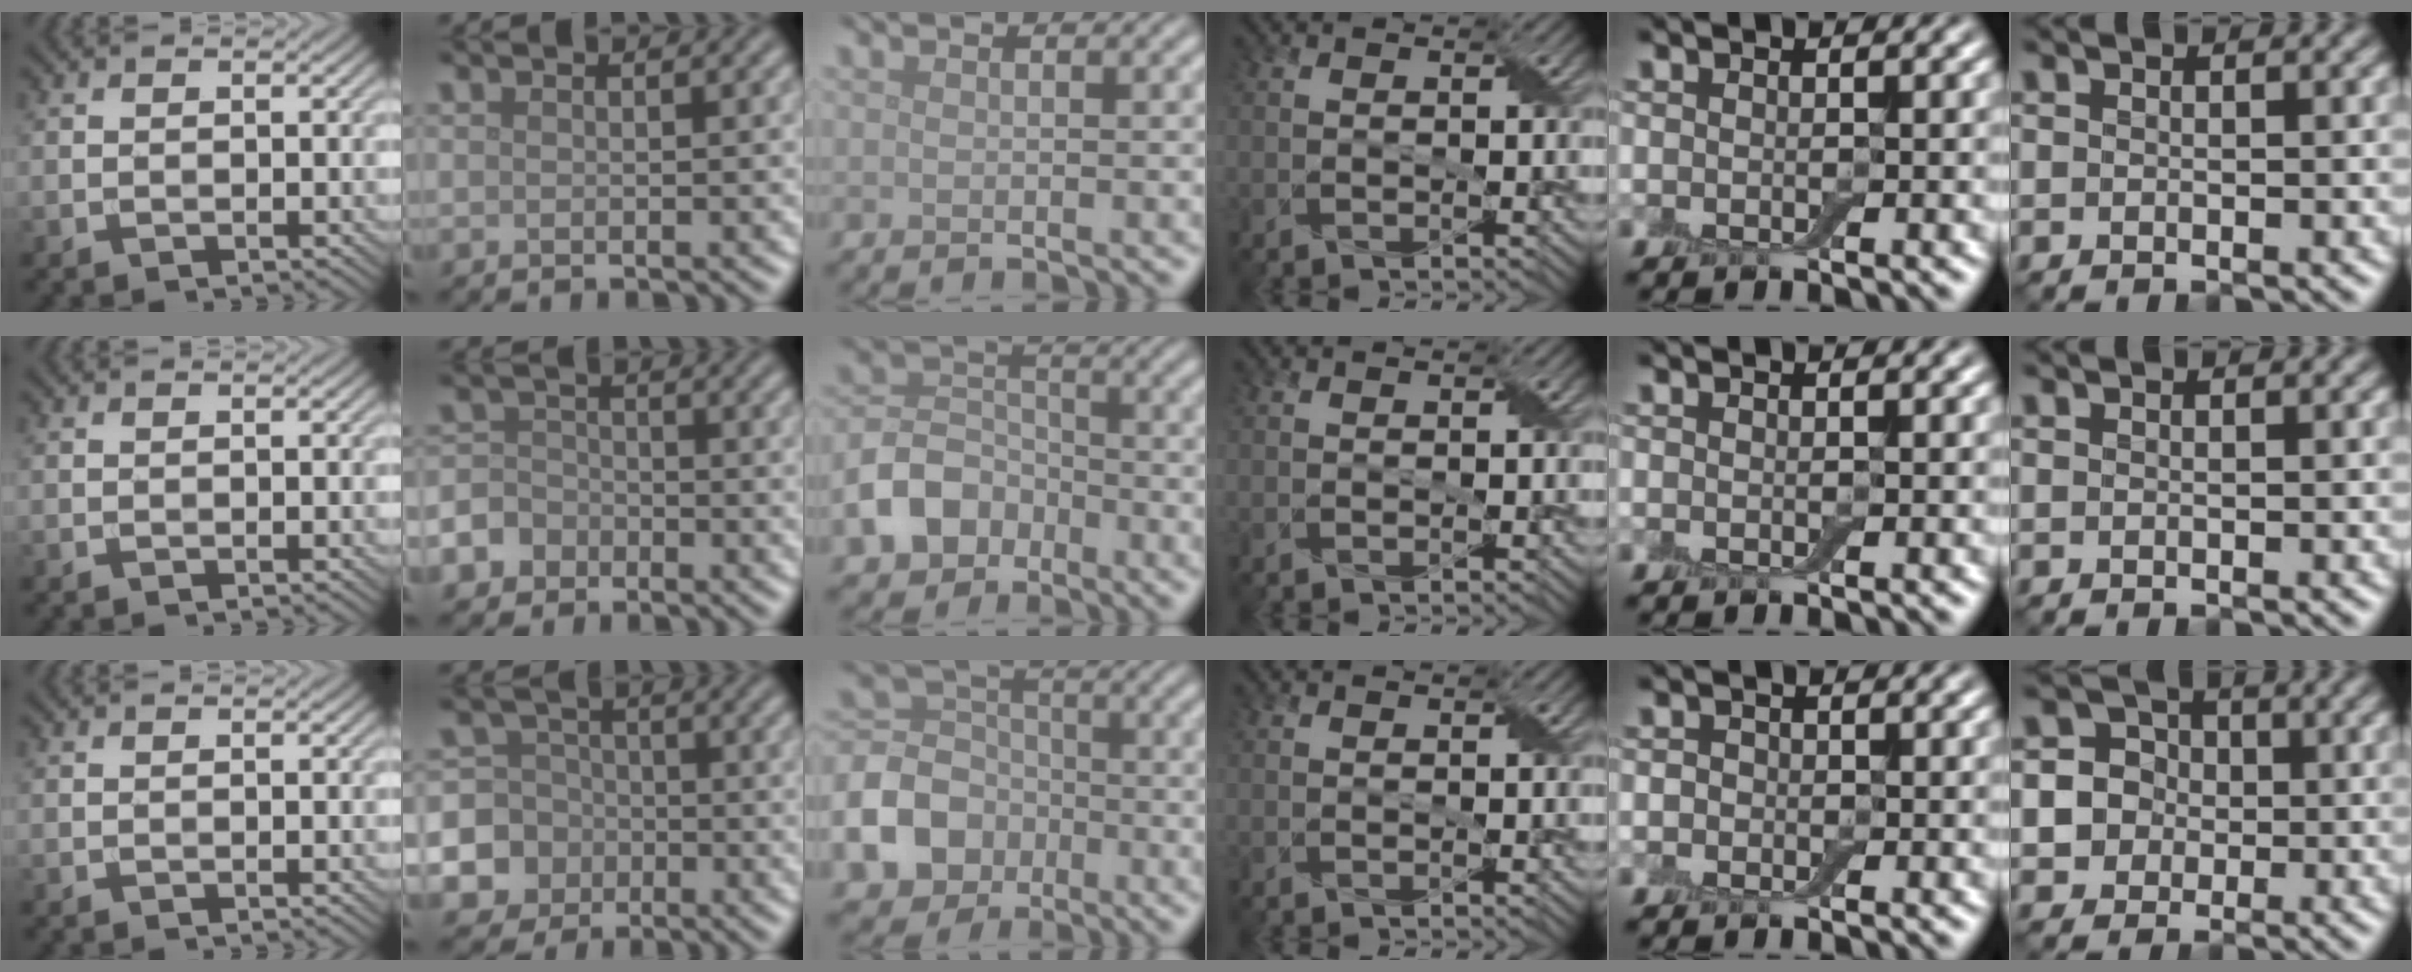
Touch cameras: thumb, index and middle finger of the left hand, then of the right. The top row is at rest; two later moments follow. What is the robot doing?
{"motion": "fold", "object": "aluminum foil"}